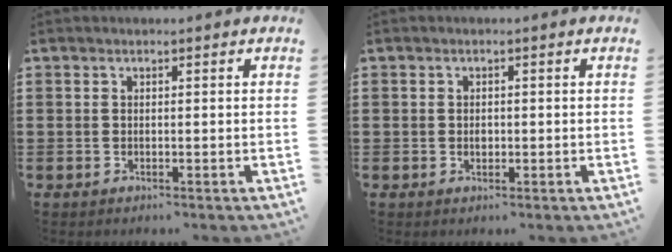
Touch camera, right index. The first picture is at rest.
{"total": 1.0, "force": [-0.1, 0.7, 0.8], "torque": [-0.017, 0.001, -0.001]}